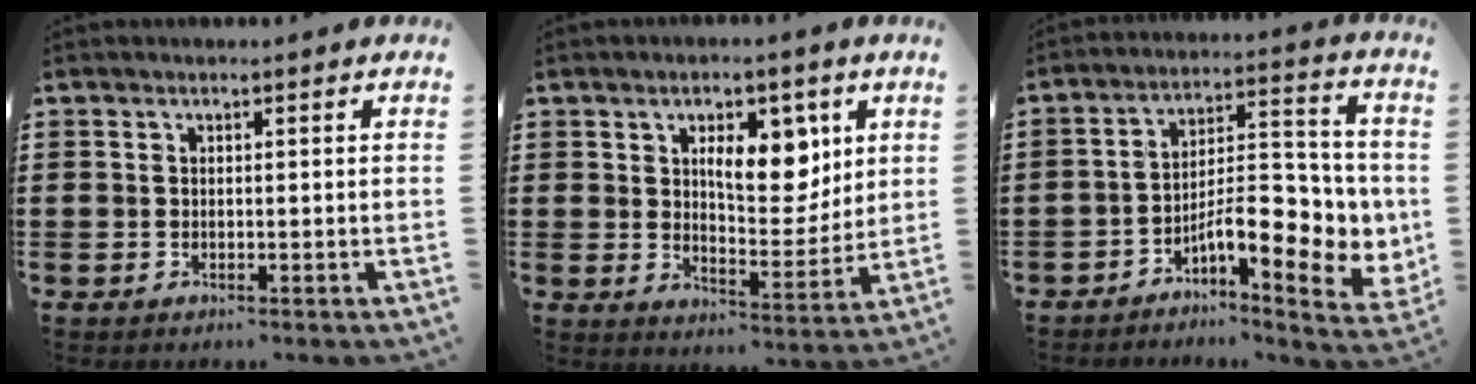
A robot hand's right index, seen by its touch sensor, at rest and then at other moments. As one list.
[{"total": 9.1, "force": [3.8, 4.7, 6.8], "torque": [-0.101, -0.005, 0.058]}, {"total": 11.2, "force": [-3.6, 4.2, 9.7], "torque": [-0.133, -0.013, -0.064]}]